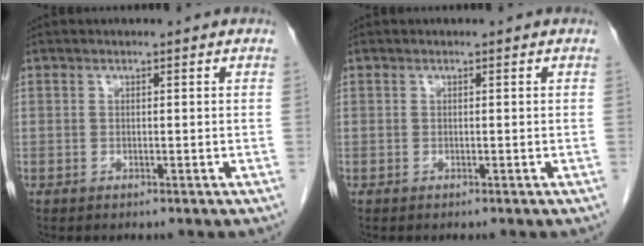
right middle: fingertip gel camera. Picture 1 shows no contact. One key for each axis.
{"total": 0.0}